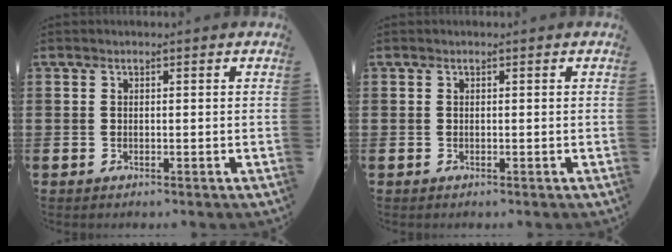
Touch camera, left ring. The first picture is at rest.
{"total": 0.0}